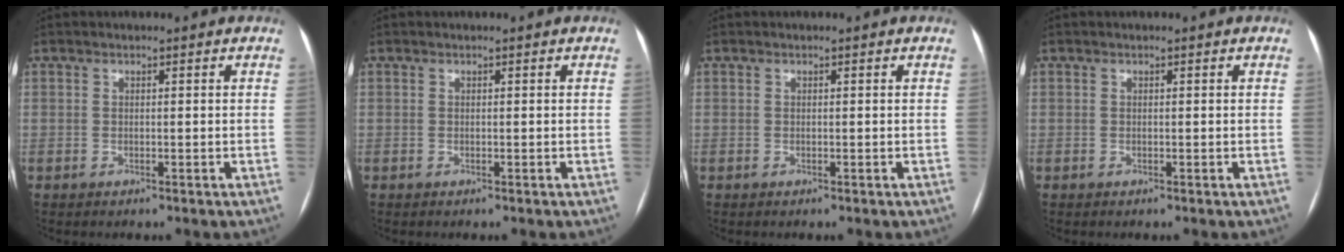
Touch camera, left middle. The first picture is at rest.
{"total": 0.0}
{"total": 0.0}
{"total": 0.0}